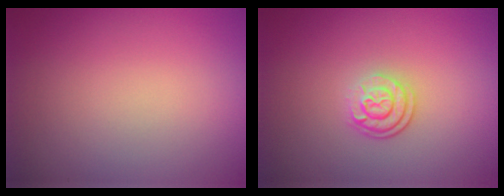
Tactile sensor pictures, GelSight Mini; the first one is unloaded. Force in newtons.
{"total": 2.7, "press": 2.0, "slide": 1.8}